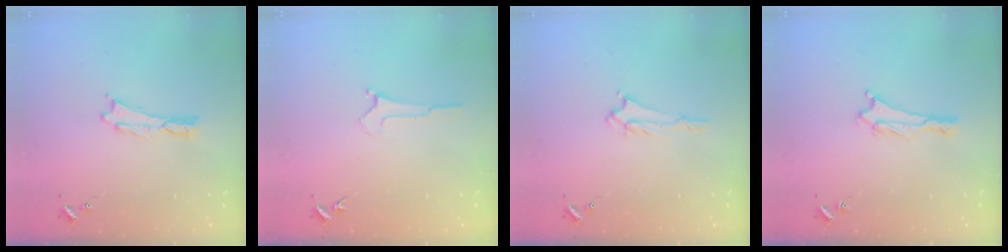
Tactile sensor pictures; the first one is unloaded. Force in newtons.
{"total": 0.0}
{"total": 1.4, "press": 1.3, "slide": 0.2}
{"total": 1.4, "press": 1.4, "slide": 0.2}